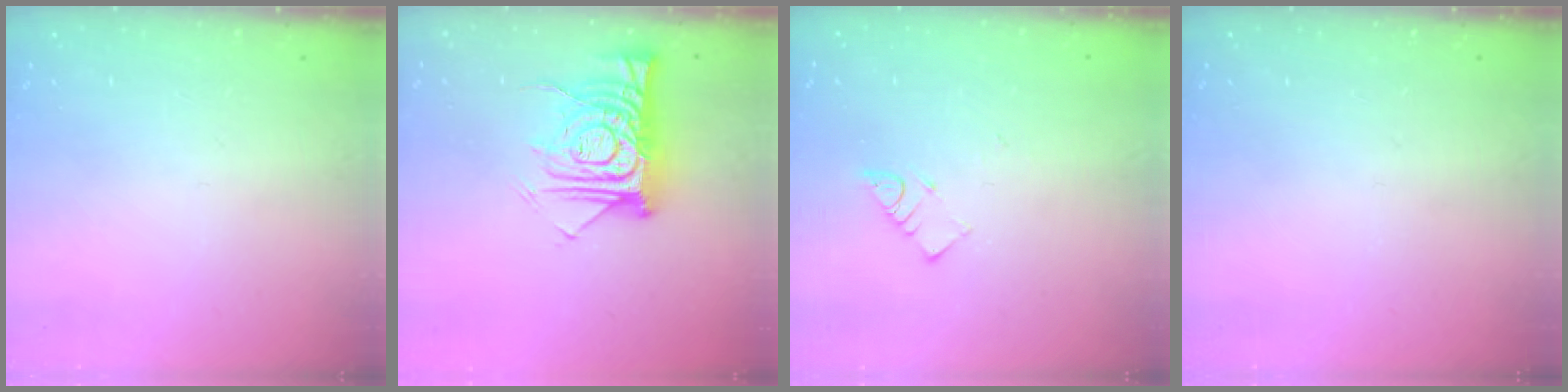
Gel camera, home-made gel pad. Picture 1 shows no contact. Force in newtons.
{"total": 14.7, "press": 14.6, "slide": 1.8}
{"total": 3.9, "press": 3.9, "slide": 0.5}
{"total": 0.0}